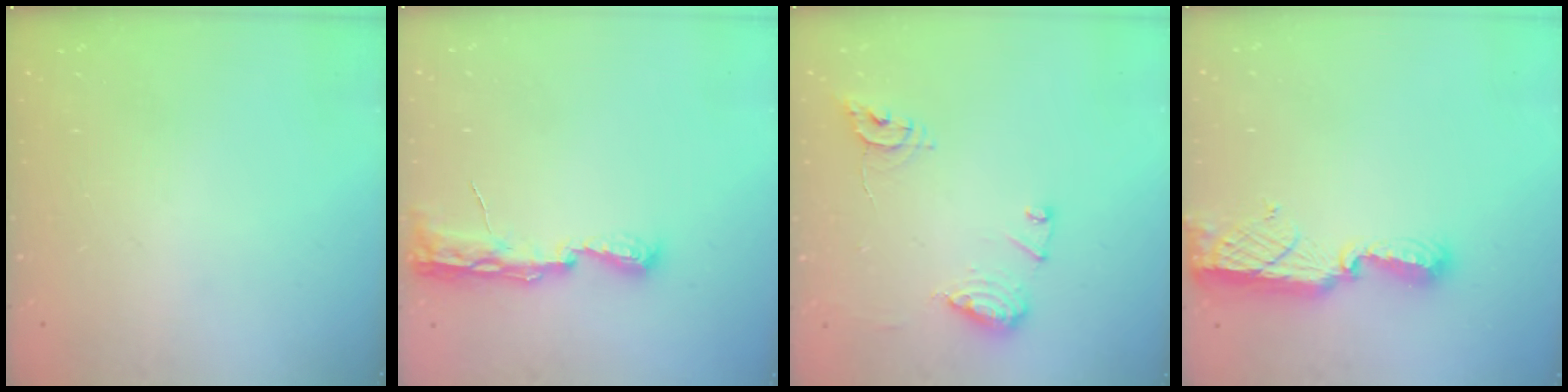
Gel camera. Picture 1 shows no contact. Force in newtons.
{"total": 8.2, "press": 8.2, "slide": 1.0}
{"total": 12.1, "press": 12.0, "slide": 1.2}
{"total": 11.5, "press": 10.3, "slide": 5.0}